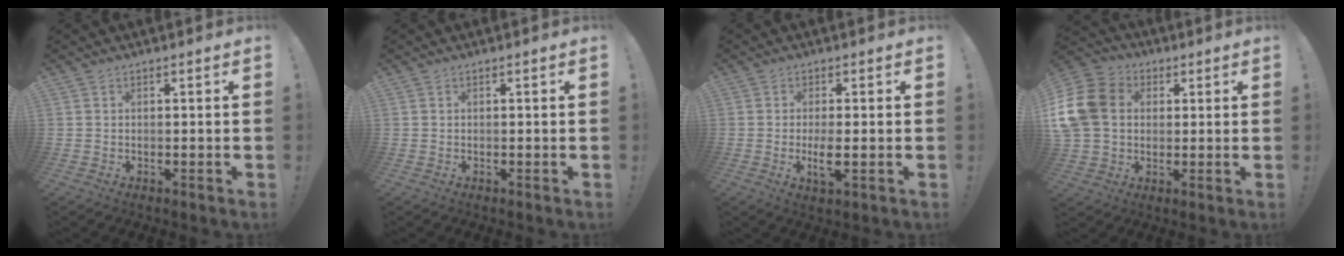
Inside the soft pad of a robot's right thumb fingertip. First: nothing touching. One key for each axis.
{"total": 0.0}
{"total": 5.0, "fx": -1.0, "fy": 1.0, "fz": 4.8, "tx": -0.095, "ty": -0.014, "tz": -0.019}
{"total": 16.7, "fx": 2.3, "fy": 13.2, "fz": 10.0, "tx": -0.200, "ty": 0.009, "tz": 0.047}